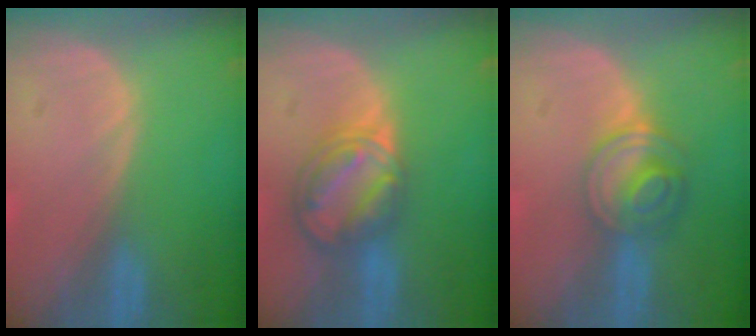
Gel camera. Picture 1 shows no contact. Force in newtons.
{"total": 8.2, "press": 7.0, "slide": 4.3}
{"total": 6.3, "press": 5.5, "slide": 3.1}